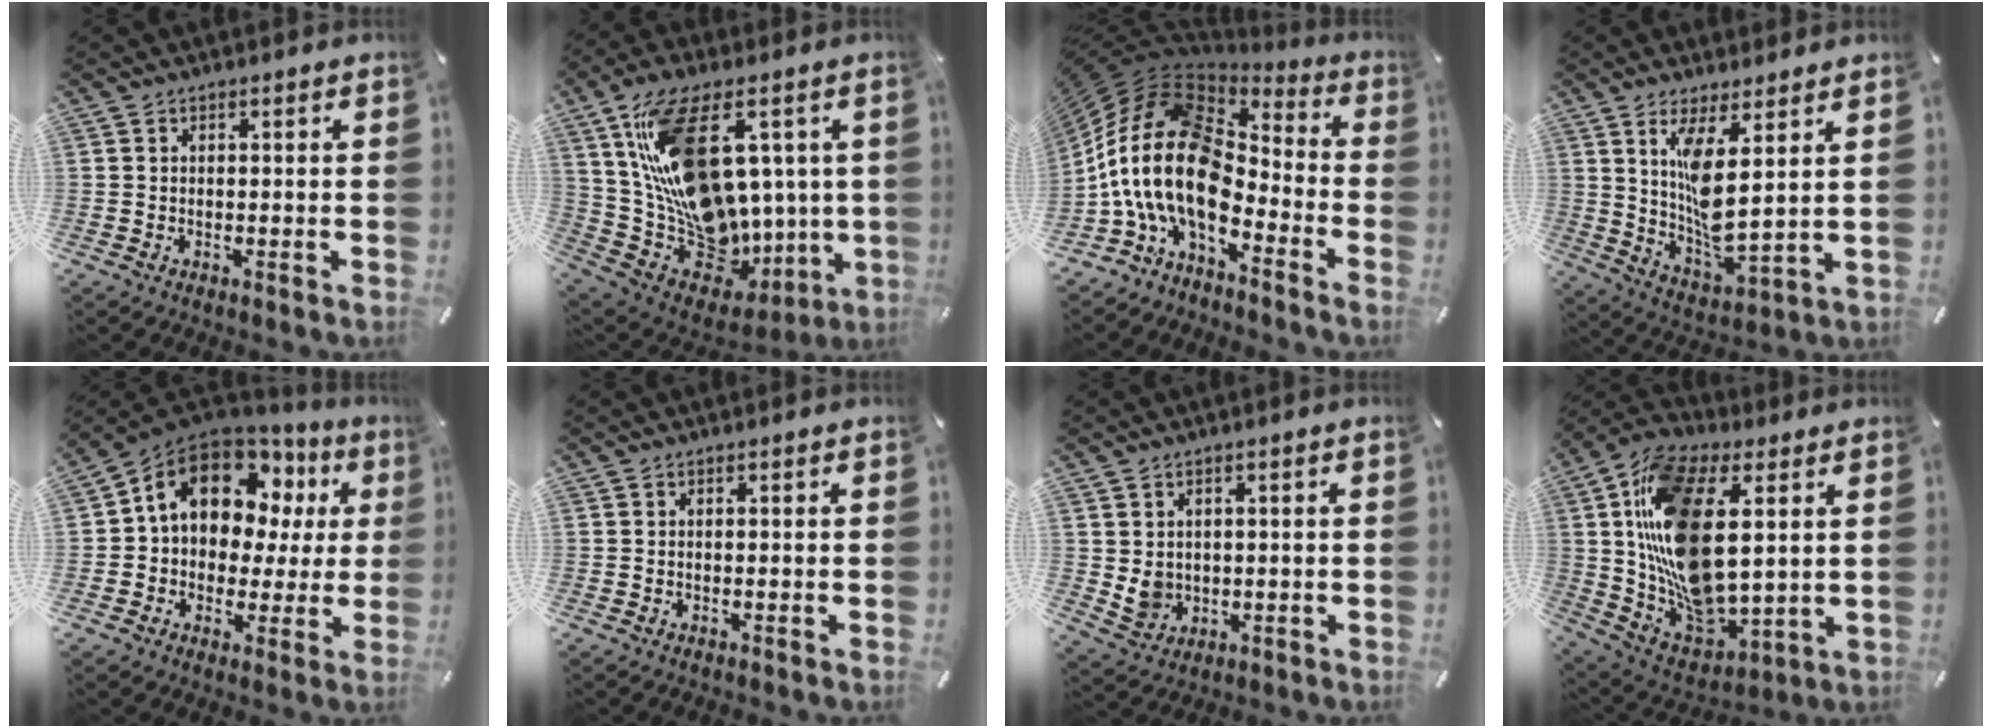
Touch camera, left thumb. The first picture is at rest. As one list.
[{"total": 22.7, "force": [8.6, 13.8, 15.8], "torque": [-0.299, -0.069, 0.159]}, {"total": 20.4, "force": [-5.1, 12.0, 15.7], "torque": [-0.354, 0.006, -0.094]}, {"total": 10.3, "force": [4.3, 3.0, 8.9], "torque": [-0.181, -0.036, 0.074]}, {"total": 14.4, "force": [6.7, 10.2, 7.7], "torque": [-0.149, -0.033, 0.126]}, {"total": 0.0}, {"total": 5.1, "force": [1.2, 4.8, 1.4], "torque": [-0.031, -0.005, 0.022]}, {"total": 22.2, "force": [5.4, 13.4, 16.9], "torque": [-0.363, -0.031, 0.099]}]